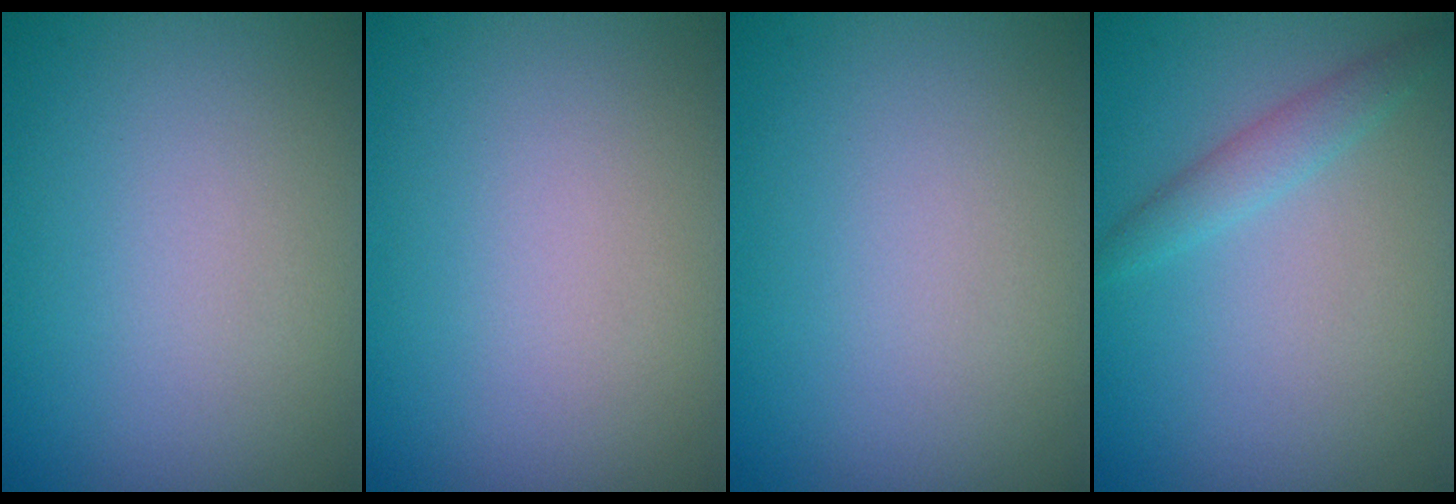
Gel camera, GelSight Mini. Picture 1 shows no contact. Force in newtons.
{"total": 0.0}
{"total": 0.0}
{"total": 1.7, "press": 1.7, "slide": 0.0}